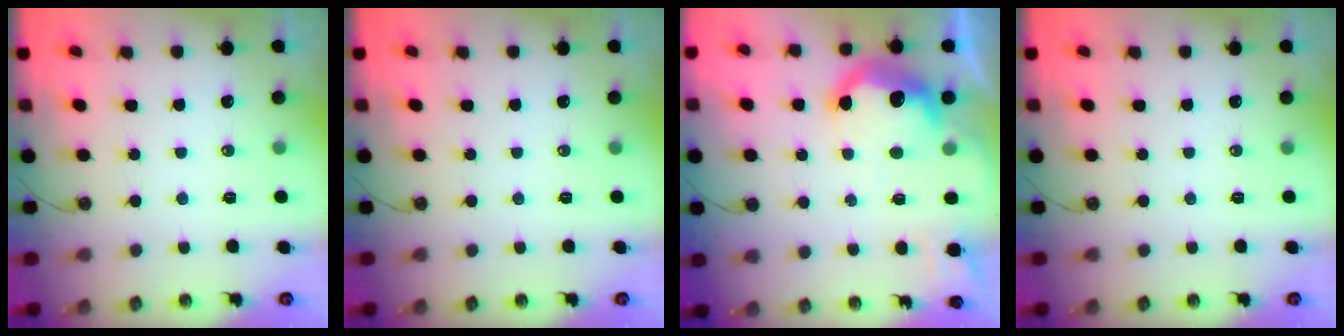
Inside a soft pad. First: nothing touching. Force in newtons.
{"total": 0.0}
{"total": 14.9, "press": 14.9, "slide": 1.1}
{"total": 0.0}